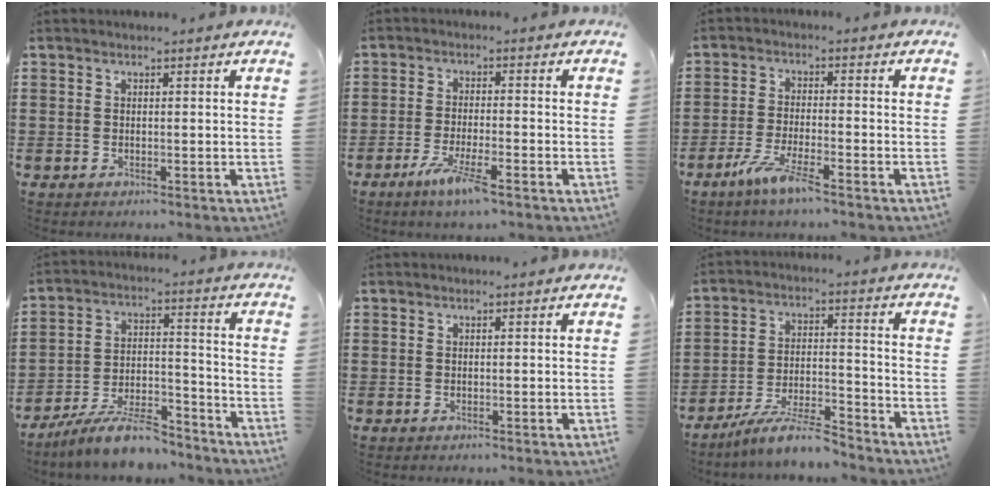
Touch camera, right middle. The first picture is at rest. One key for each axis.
{"total": 5.4, "fx": -3.2, "fy": 0.7, "fz": 4.3, "tx": -0.078, "ty": -0.007, "tz": -0.054}
{"total": 5.4, "fx": -3.7, "fy": 0.4, "fz": 3.9, "tx": -0.081, "ty": -0.011, "tz": -0.067}
{"total": 9.7, "fx": -8.4, "fy": 1.7, "fz": 4.4, "tx": -0.082, "ty": 0.020, "tz": -0.161}
{"total": 0.0}
{"total": 7.7, "fx": -6.9, "fy": 0.7, "fz": 3.3, "tx": -0.064, "ty": 0.006, "tz": -0.131}